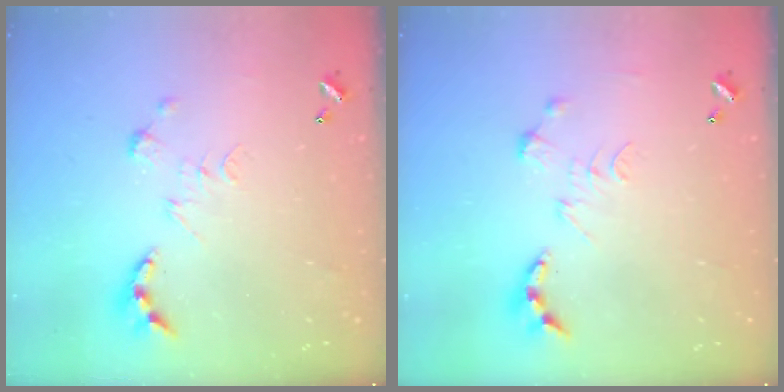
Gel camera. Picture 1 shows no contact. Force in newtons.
{"total": 0.0}